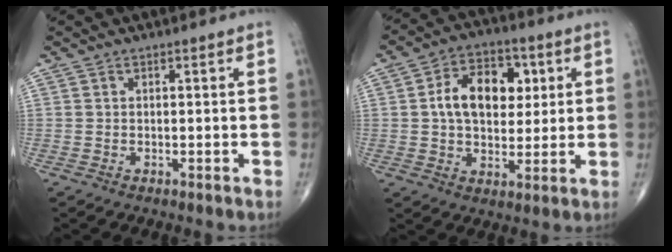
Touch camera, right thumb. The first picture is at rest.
{"total": 13.0, "force": [2.5, 8.5, 9.5], "torque": [-0.121, 0.007, 0.037]}